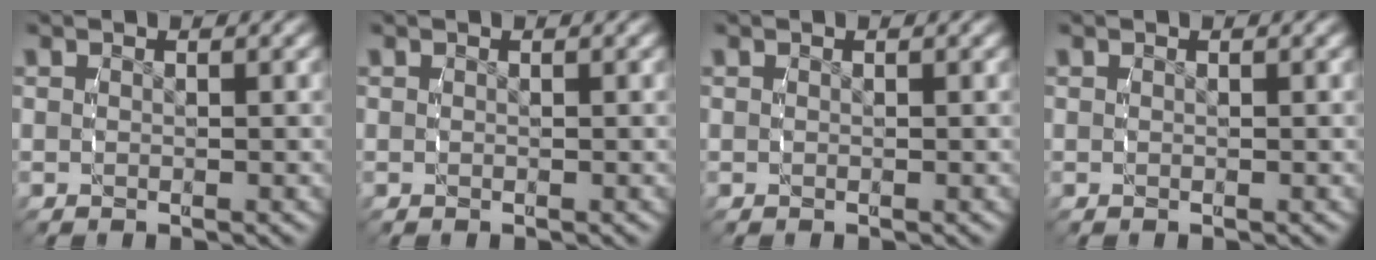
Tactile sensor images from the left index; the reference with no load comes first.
{"total": 0.0}
{"total": 0.0}
{"total": 0.0}